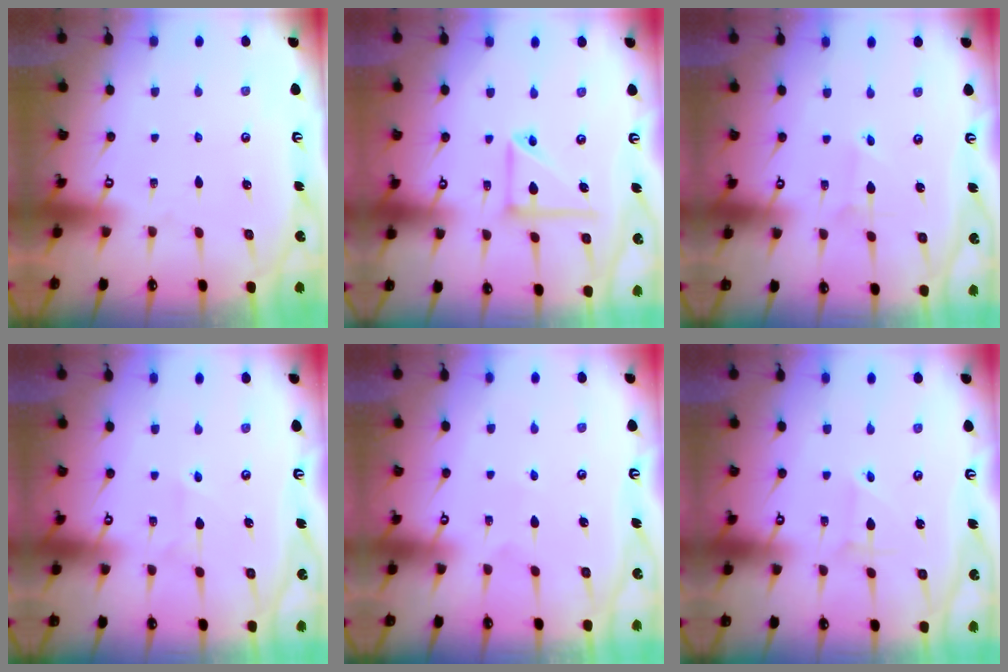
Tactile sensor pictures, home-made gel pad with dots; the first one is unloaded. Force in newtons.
{"total": 10.7, "press": 10.7, "slide": 1.4}
{"total": 1.5, "press": 1.5, "slide": 0.2}
{"total": 2.3, "press": 2.3, "slide": 0.4}
{"total": 3.2, "press": 3.2, "slide": 0.4}
{"total": 2.2, "press": 2.2, "slide": 0.2}